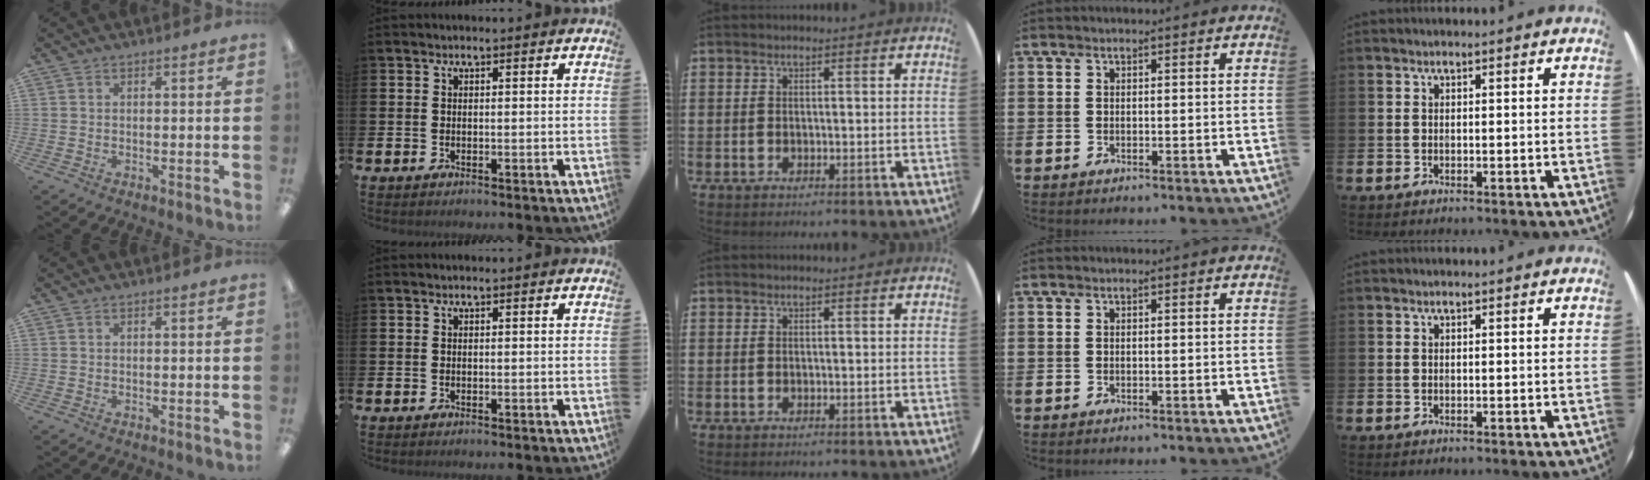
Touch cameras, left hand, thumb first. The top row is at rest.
{}